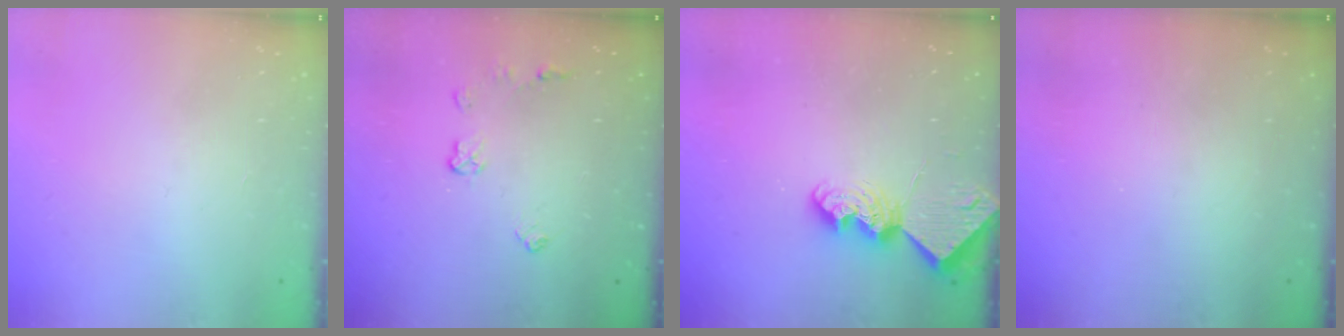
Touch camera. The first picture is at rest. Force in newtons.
{"total": 5.3, "press": 5.2, "slide": 0.8}
{"total": 8.8, "press": 8.7, "slide": 0.8}
{"total": 0.0}